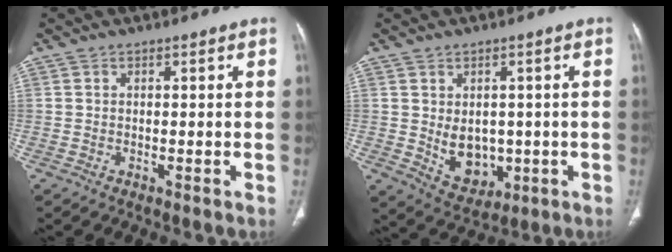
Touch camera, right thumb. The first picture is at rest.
{"total": 7.5, "force": [-0.4, 5.7, 4.8], "torque": [-0.046, -0.011, 0.018]}